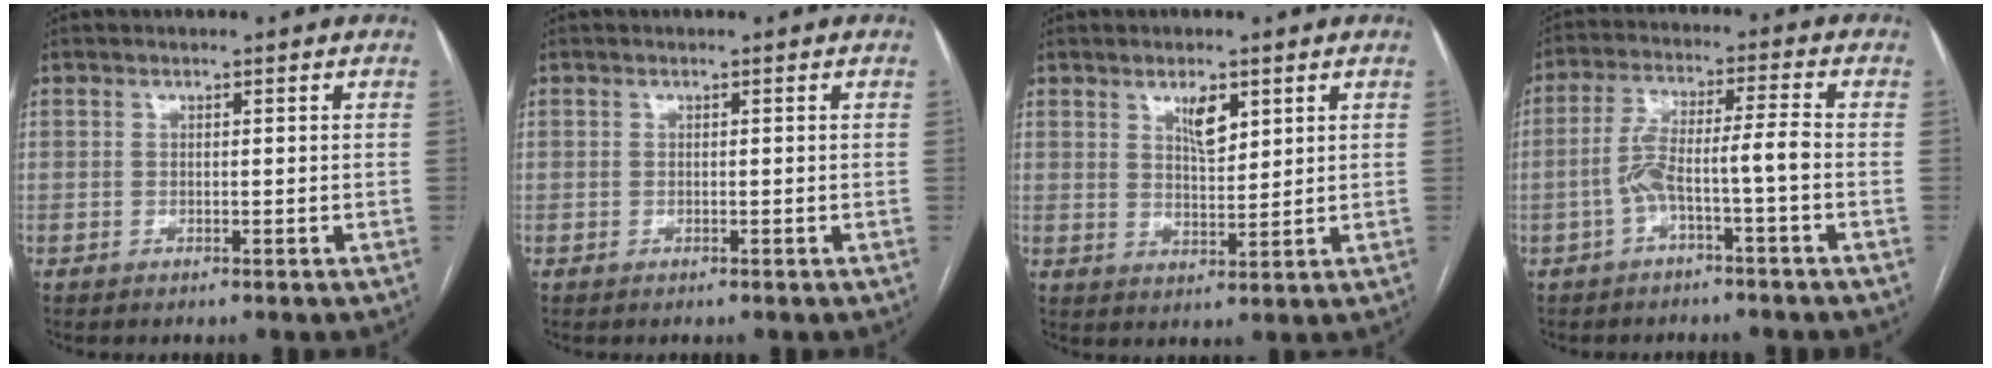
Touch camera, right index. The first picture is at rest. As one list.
[{"total": 0.0}, {"total": 4.3, "force": [2.3, 1.5, 3.2], "torque": [-0.060, -0.003, 0.044]}, {"total": 6.8, "force": [-2.5, 0.0, 6.4], "torque": [-0.125, 0.031, -0.044]}]